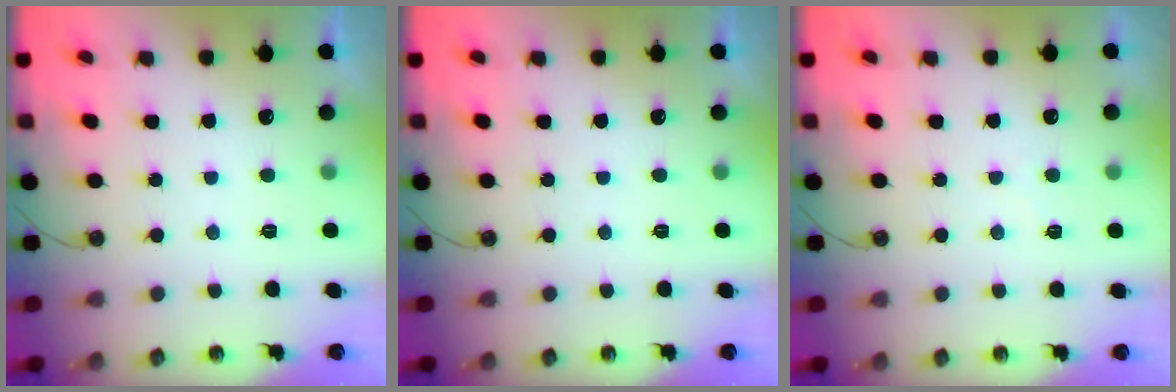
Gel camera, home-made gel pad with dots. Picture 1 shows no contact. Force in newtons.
{"total": 0.0}
{"total": 2.7, "press": 2.7, "slide": 0.3}